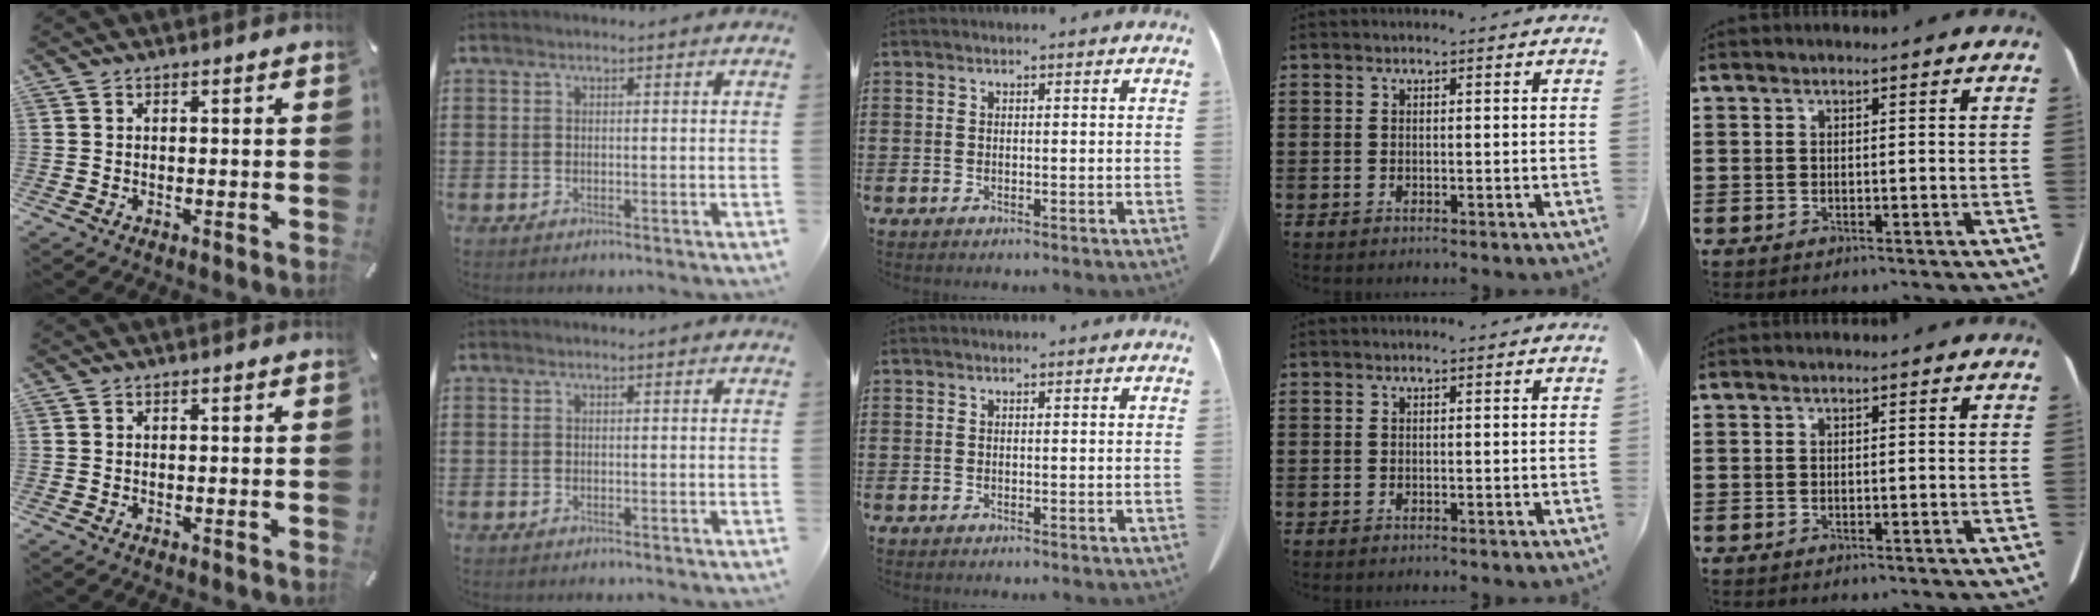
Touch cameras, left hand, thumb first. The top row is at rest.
{}